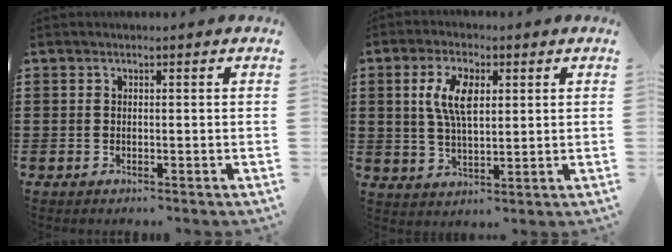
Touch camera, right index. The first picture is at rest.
{"total": 6.9, "force": [1.9, 3.2, 5.8], "torque": [-0.122, 0.012, 0.033]}